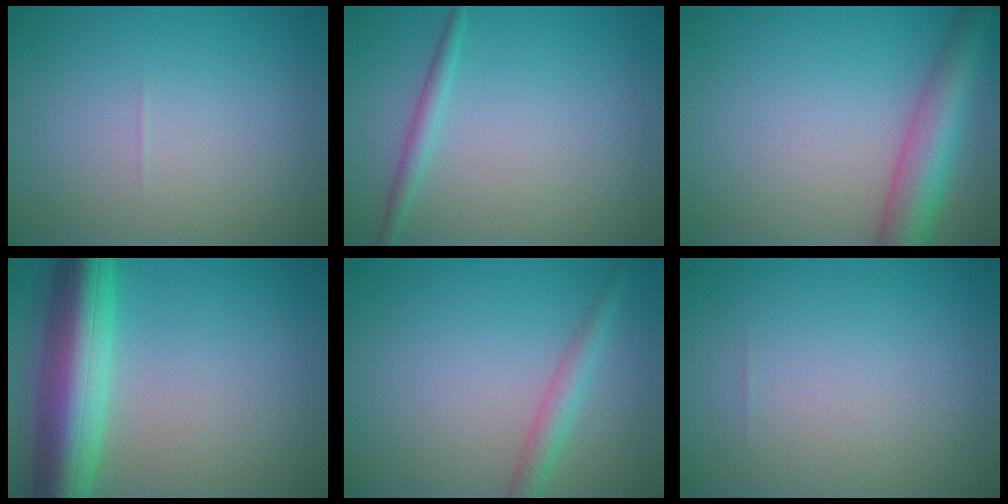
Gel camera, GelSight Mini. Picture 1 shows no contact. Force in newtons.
{"total": 1.4, "press": 1.4, "slide": 0.1}
{"total": 6.2, "press": 6.2, "slide": 0.2}
{"total": 9.1, "press": 9.1, "slide": 0.4}
{"total": 2.2, "press": 2.2, "slide": 0.1}
{"total": 0.0}